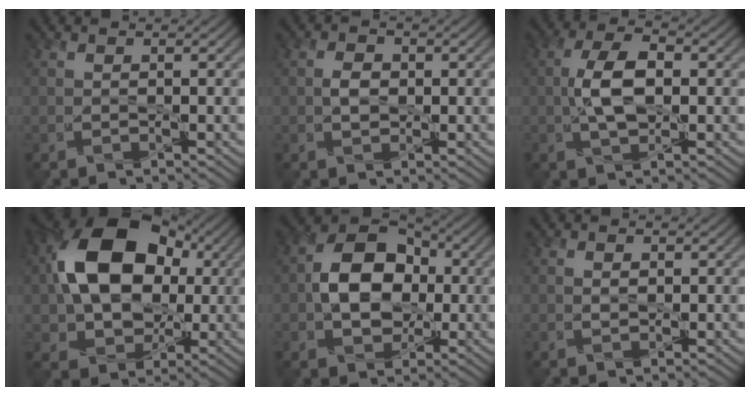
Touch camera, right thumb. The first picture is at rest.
{"total": 2.0, "force": [0.0, 1.6, 1.3], "torque": [-0.028, -0.001, -0.002]}
{"total": 6.2, "force": [-0.2, 3.0, 5.4], "torque": [-0.117, 0.005, -0.007]}
{"total": 16.5, "force": [2.6, 11.7, 11.3], "torque": [-0.213, 0.019, 0.041]}
{"total": 9.5, "force": [-0.2, 7.1, 6.4], "torque": [-0.115, 0.010, -0.015]}
{"total": 0.8, "force": [0.3, 0.6, 0.5], "torque": [-0.008, -0.002, 0.006]}